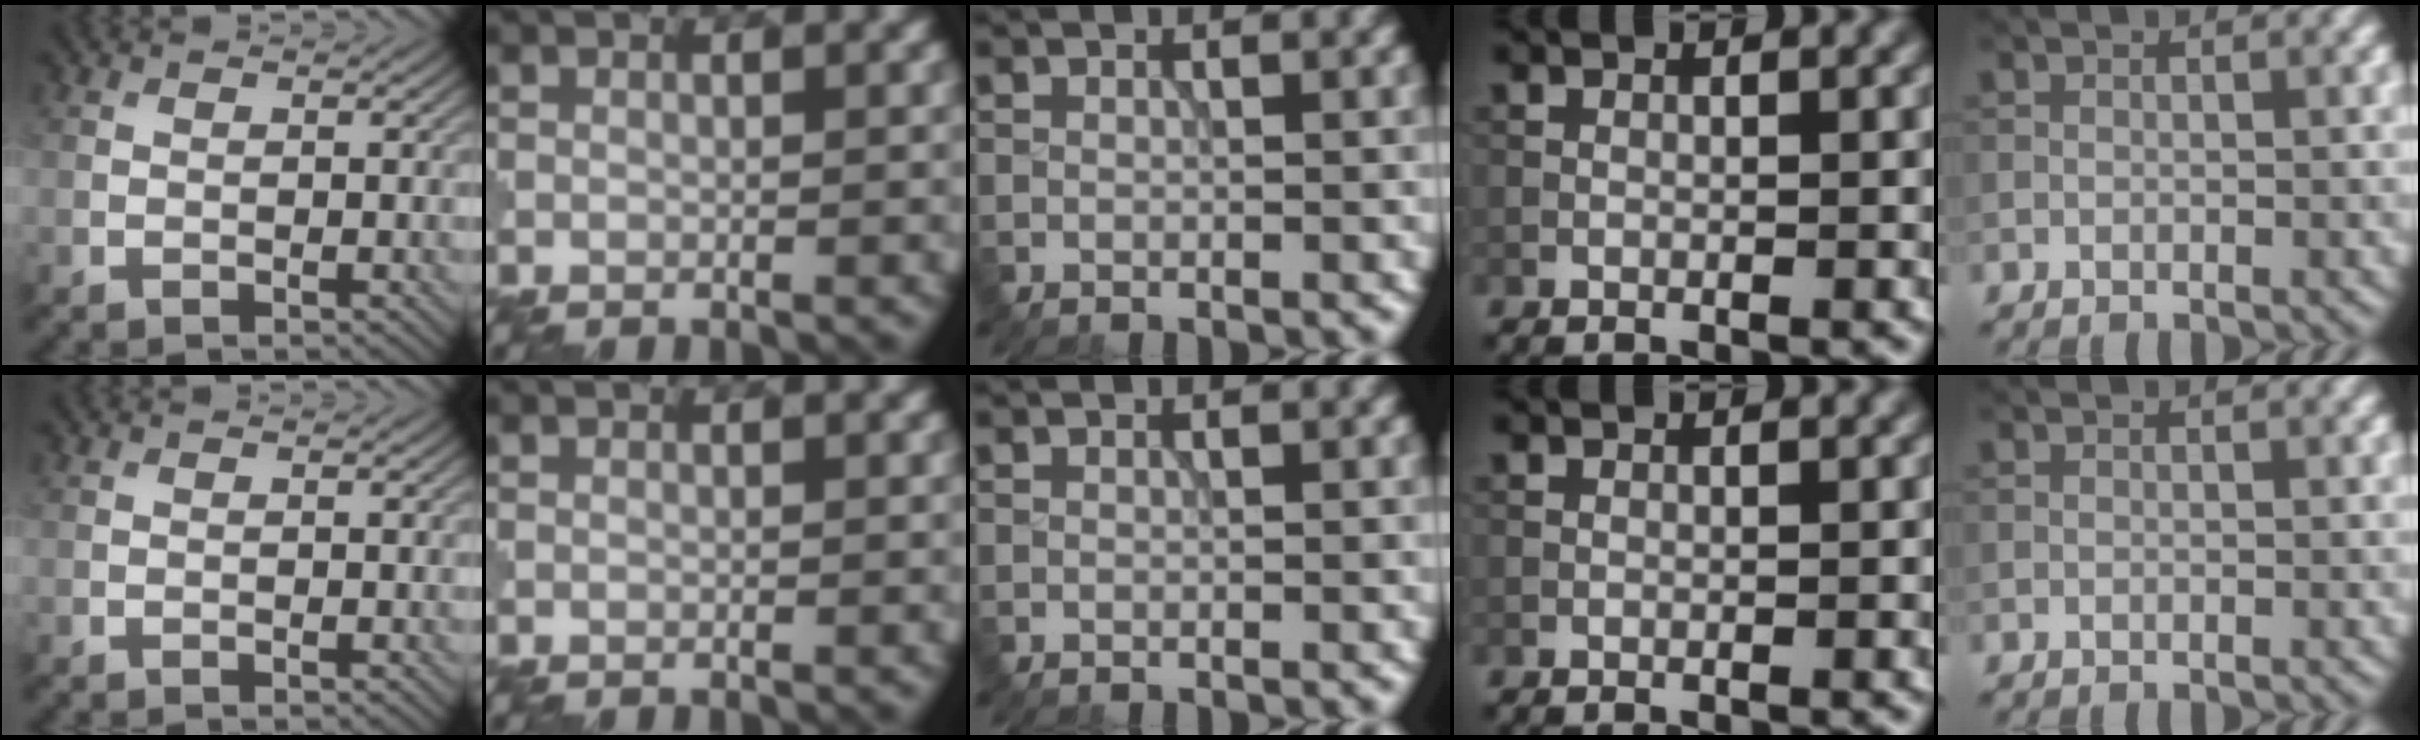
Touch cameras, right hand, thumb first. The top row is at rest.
{}